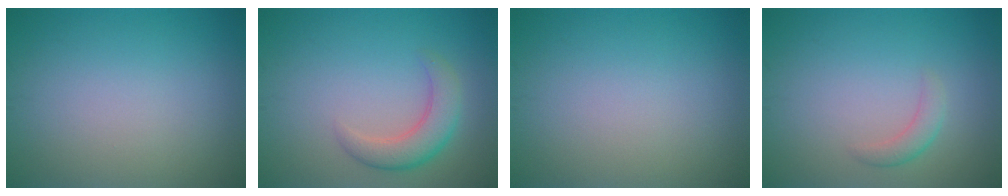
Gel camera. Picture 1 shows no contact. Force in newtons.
{"total": 3.6, "press": 3.6, "slide": 0.3}
{"total": 0.0}
{"total": 1.6, "press": 1.6, "slide": 0.0}